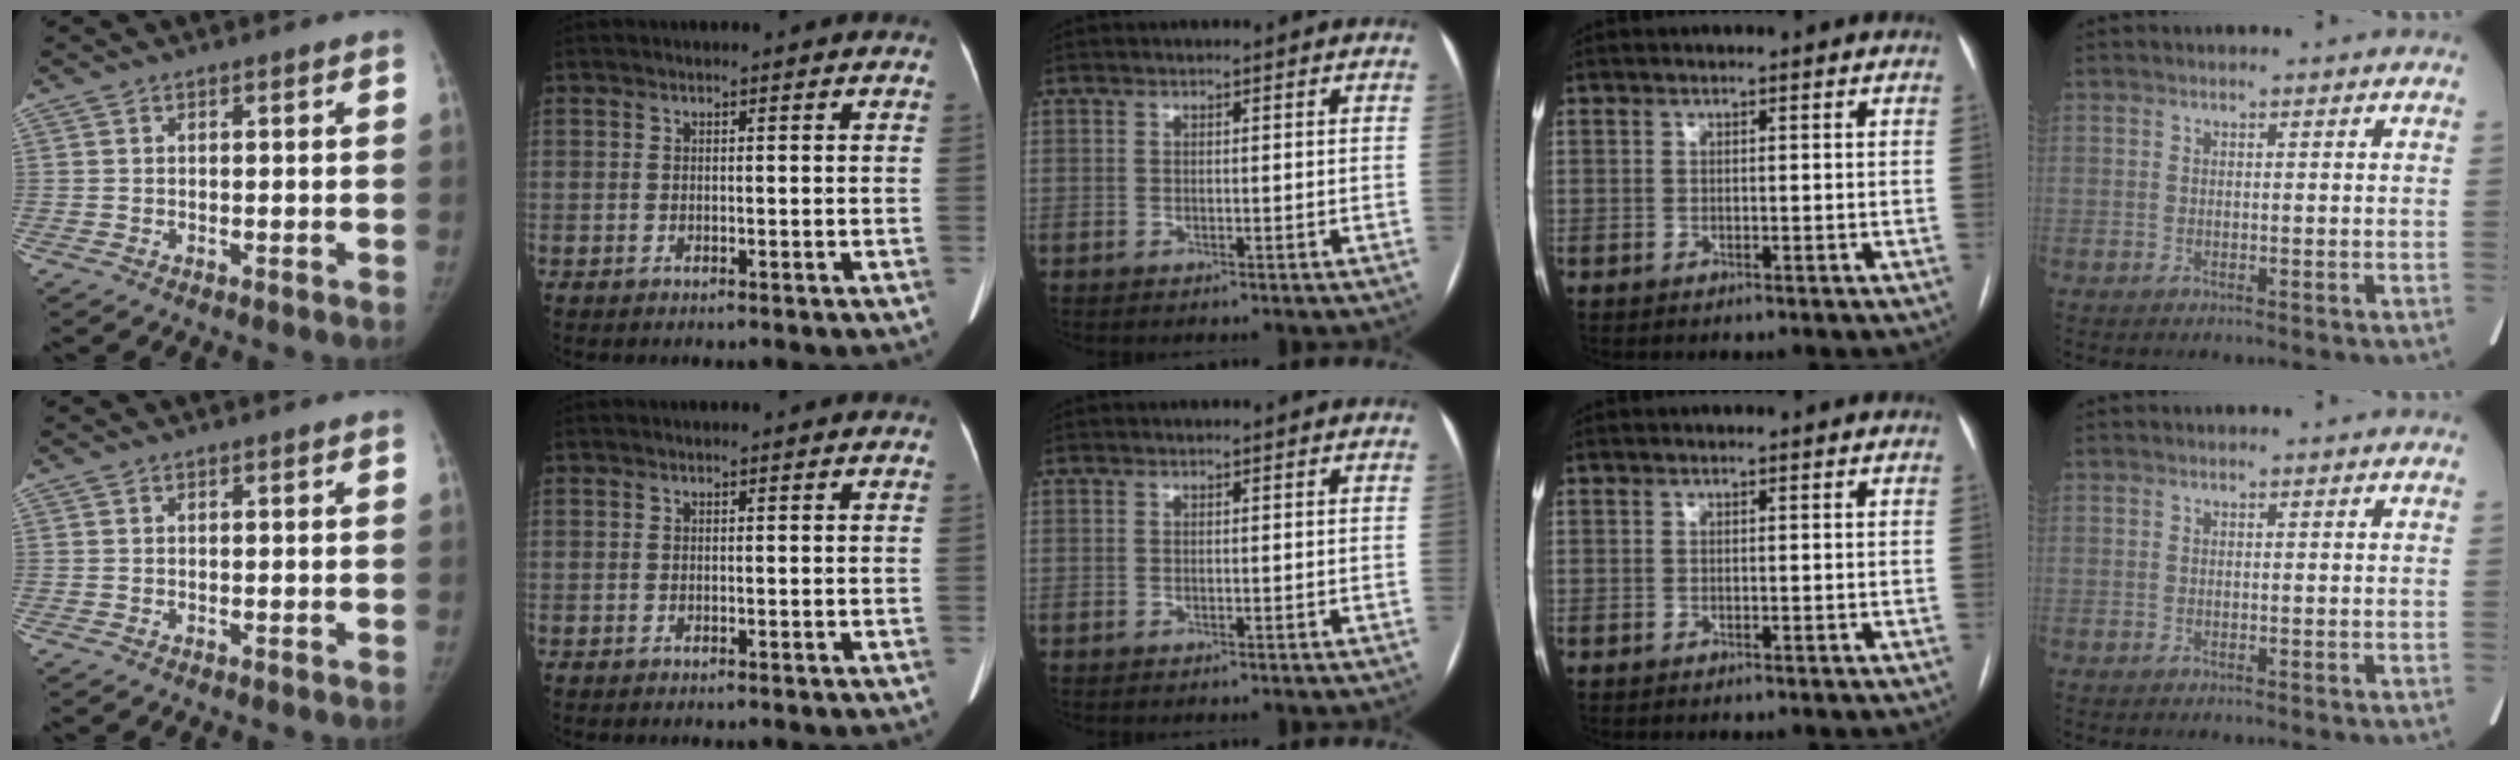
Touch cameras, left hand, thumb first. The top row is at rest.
{}